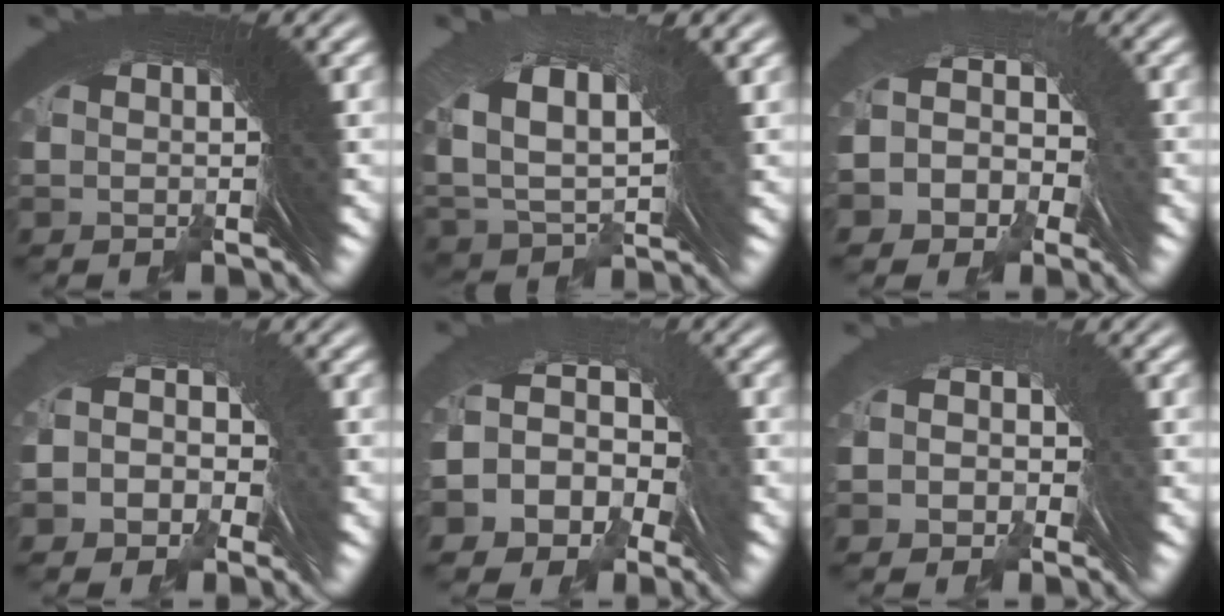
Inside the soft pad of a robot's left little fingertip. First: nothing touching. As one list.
[{"total": 6.8, "force": [0.7, 4.5, 5.0], "torque": [-0.107, -0.013, 0.022]}, {"total": 6.9, "force": [-0.6, 5.8, 3.8], "torque": [-0.088, -0.002, -0.020]}, {"total": 4.5, "force": [-0.8, 3.7, 2.5], "torque": [-0.052, 0.000, -0.022]}, {"total": 9.5, "force": [-0.6, 7.8, 5.4], "torque": [-0.138, -0.019, -0.010]}, {"total": 2.1, "force": [-0.9, 1.8, 0.8], "torque": [-0.020, -0.004, -0.020]}]